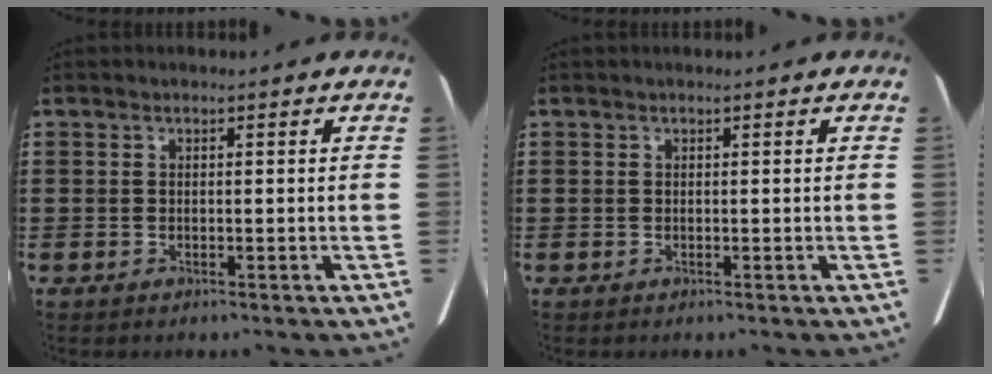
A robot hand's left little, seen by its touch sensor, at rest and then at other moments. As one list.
[{"total": 0.0}]